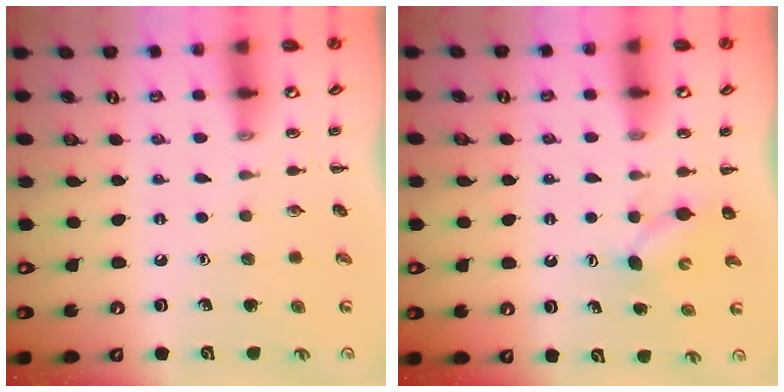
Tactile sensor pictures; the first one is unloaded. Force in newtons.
{"total": 3.6, "press": 3.5, "slide": 0.7}